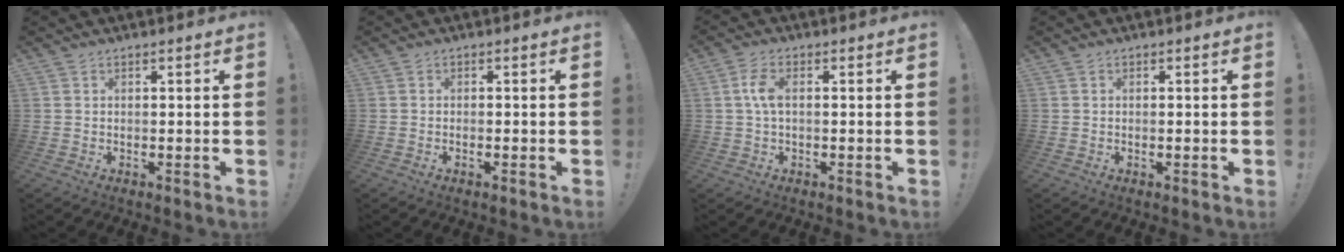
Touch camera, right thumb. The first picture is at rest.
{"total": 0.8, "force": [-0.6, 0.1, 0.4], "torque": [-0.009, 0.000, -0.010]}
{"total": 5.2, "force": [0.4, 2.5, 4.5], "torque": [-0.081, 0.006, 0.007]}
{"total": 0.0}